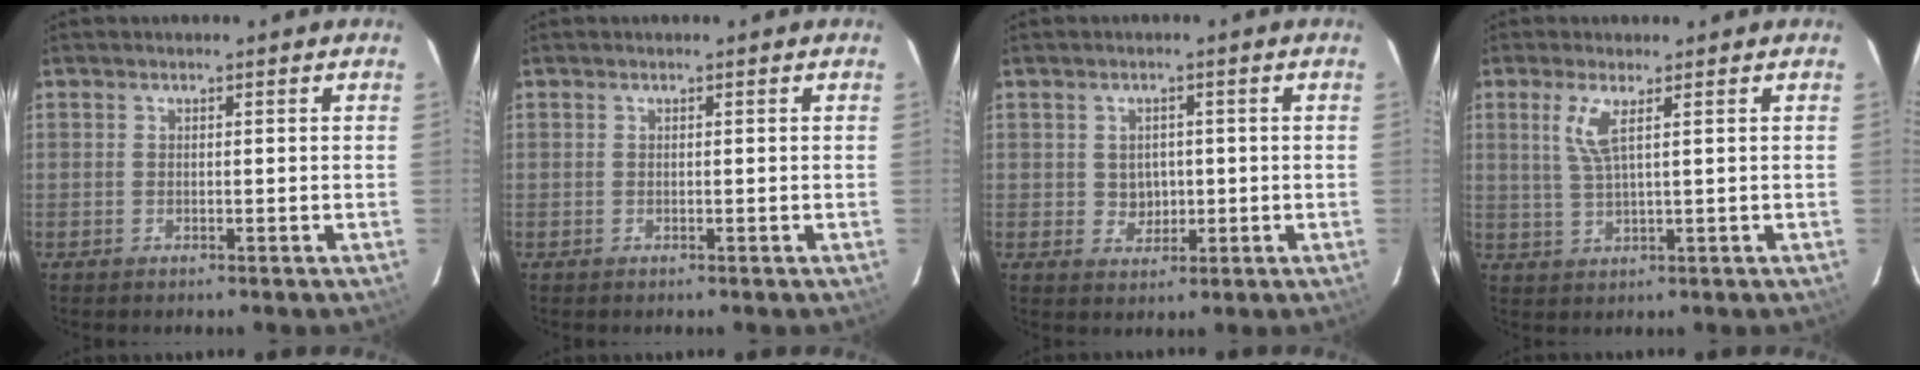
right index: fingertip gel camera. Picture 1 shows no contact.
{"total": 0.0}
{"total": 3.6, "force": [0.1, 3.3, 1.3], "torque": [-0.023, 0.007, 0.008]}
{"total": 4.2, "force": [1.7, 0.2, 3.8], "torque": [-0.081, -0.002, 0.037]}